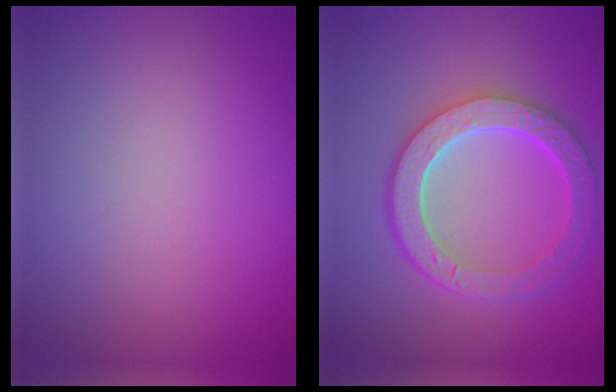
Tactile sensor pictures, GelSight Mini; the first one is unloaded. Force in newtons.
{"total": 6.4, "press": 4.9, "slide": 4.0}